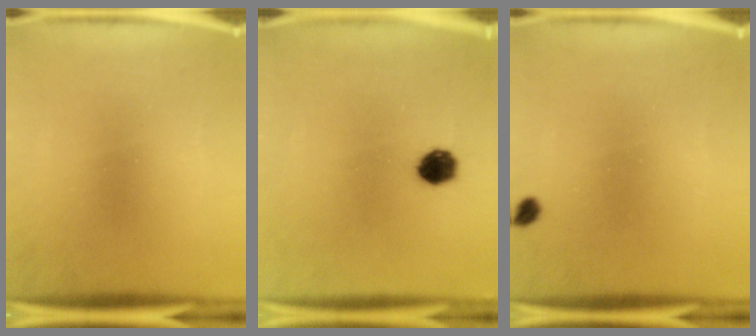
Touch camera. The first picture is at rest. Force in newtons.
{"total": 5.3}
{"total": 1.2}